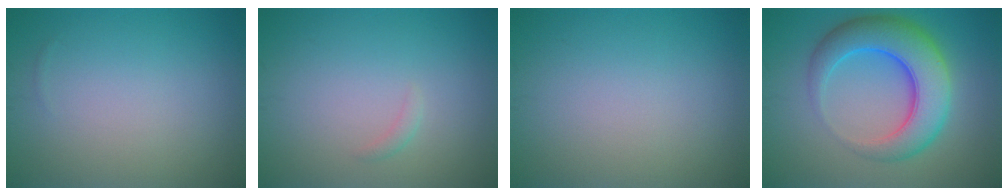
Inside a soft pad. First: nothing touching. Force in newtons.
{"total": 0.6, "press": 0.6, "slide": 0.0}
{"total": 0.0}
{"total": 8.1, "press": 8.1, "slide": 0.2}